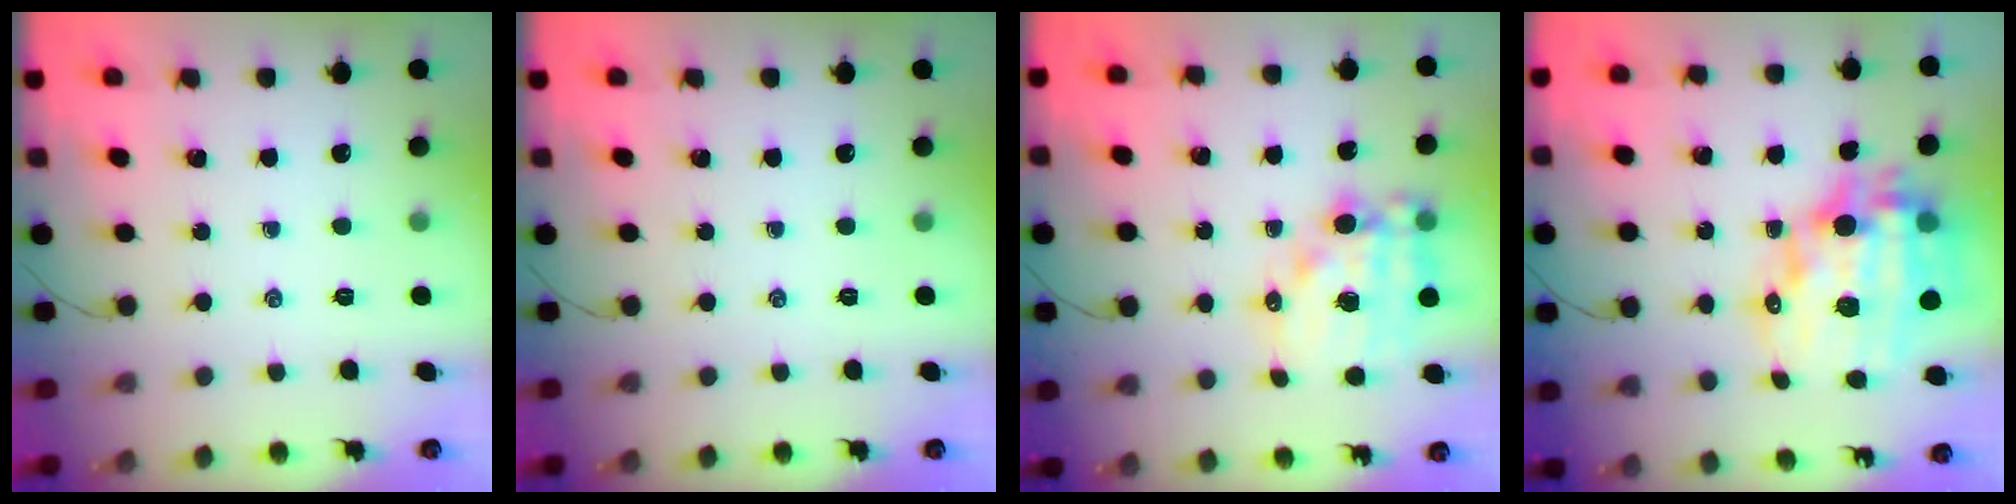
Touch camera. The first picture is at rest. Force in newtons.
{"total": 0.0}
{"total": 15.2, "press": 14.8, "slide": 3.5}
{"total": 19.3, "press": 18.8, "slide": 4.2}